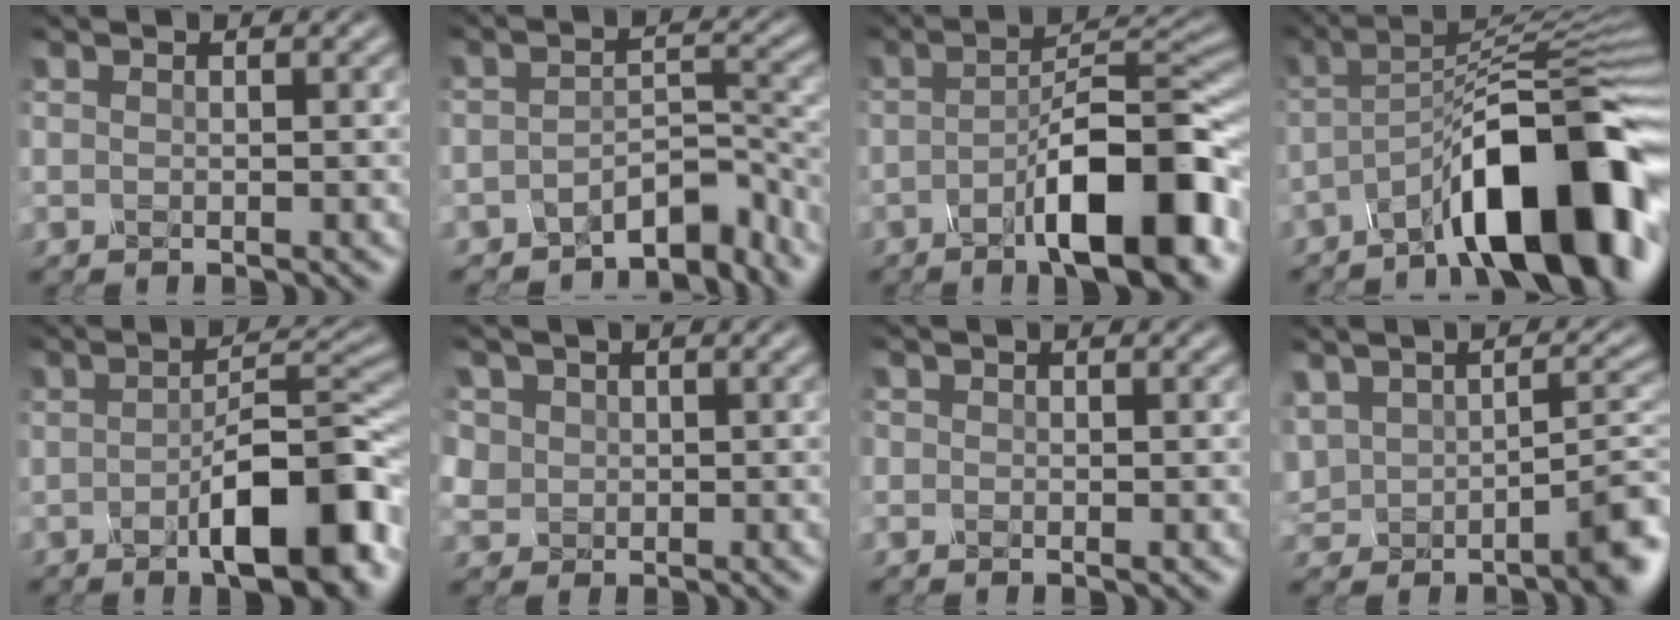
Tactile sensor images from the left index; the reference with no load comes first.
{"total": 4.6, "force": [-4.1, 1.2, 1.6], "torque": [-0.017, 0.005, -0.063]}
{"total": 10.0, "force": [-4.2, 2.4, 8.8], "torque": [-0.127, 0.014, -0.067]}
{"total": 13.0, "force": [-7.1, 3.1, 10.5], "torque": [-0.151, 0.017, -0.107]}
{"total": 8.8, "force": [-3.2, 2.6, 7.8], "torque": [-0.115, 0.005, -0.045]}
{"total": 2.7, "force": [1.1, 2.4, 0.3], "torque": [-0.032, 0.008, 0.036]}
{"total": 0.0}
{"total": 4.7, "force": [-1.8, 2.2, 3.8], "torque": [-0.069, 0.001, -0.026]}